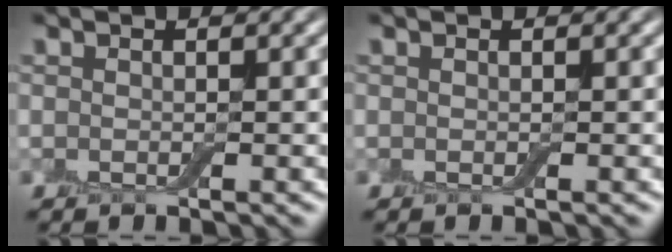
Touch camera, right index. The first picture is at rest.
{"total": 0.0}